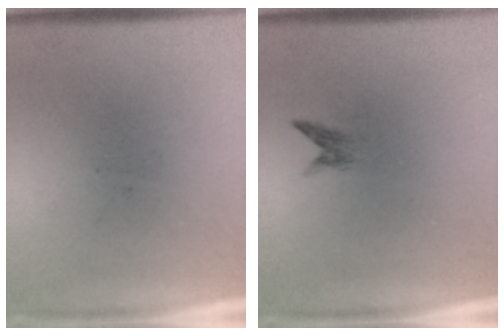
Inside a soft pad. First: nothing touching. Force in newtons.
{"total": 0.9}